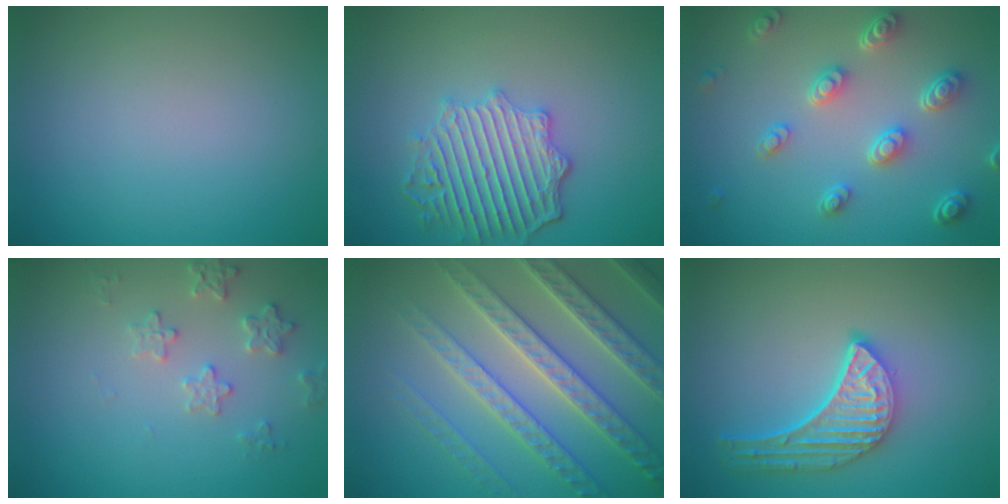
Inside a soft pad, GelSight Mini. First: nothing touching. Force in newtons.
{"total": 5.3, "press": 4.5, "slide": 2.7}
{"total": 4.7, "press": 3.6, "slide": 2.9}
{"total": 2.5, "press": 2.4, "slide": 0.6}
{"total": 7.1, "press": 6.9, "slide": 1.7}
{"total": 5.1, "press": 4.0, "slide": 3.2}